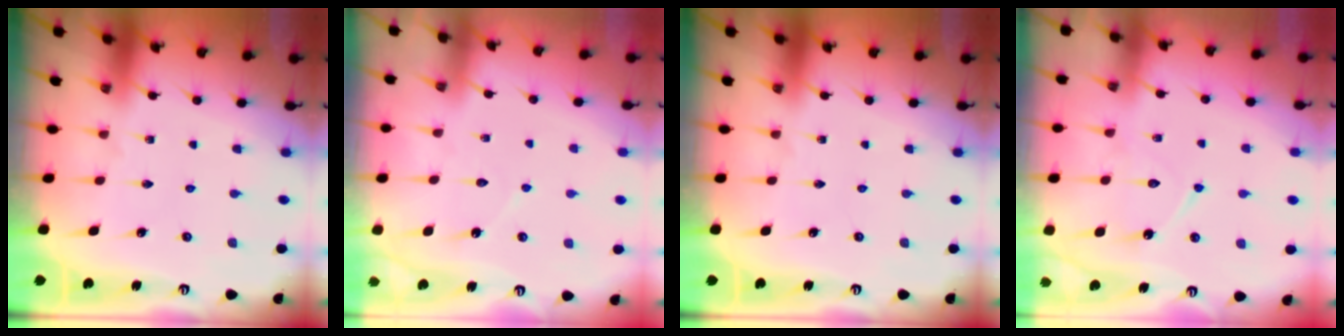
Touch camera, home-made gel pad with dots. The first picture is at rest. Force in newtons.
{"total": 4.5, "press": 4.4, "slide": 0.4}
{"total": 0.0}
{"total": 9.8, "press": 9.7, "slide": 0.9}